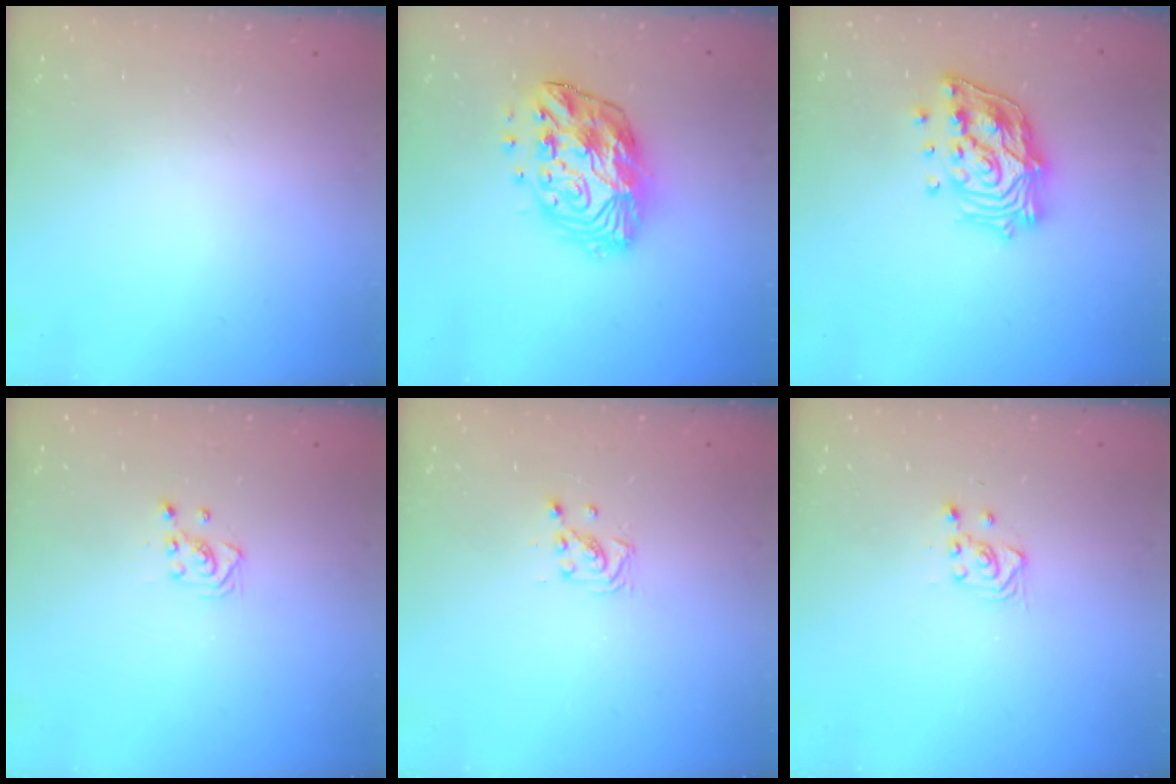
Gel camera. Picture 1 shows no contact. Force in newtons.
{"total": 15.1, "press": 15.1, "slide": 0.7}
{"total": 16.8, "press": 16.6, "slide": 2.6}
{"total": 3.1, "press": 3.1, "slide": 0.2}
{"total": 2.9, "press": 2.9, "slide": 0.3}
{"total": 3.0, "press": 2.8, "slide": 1.0}